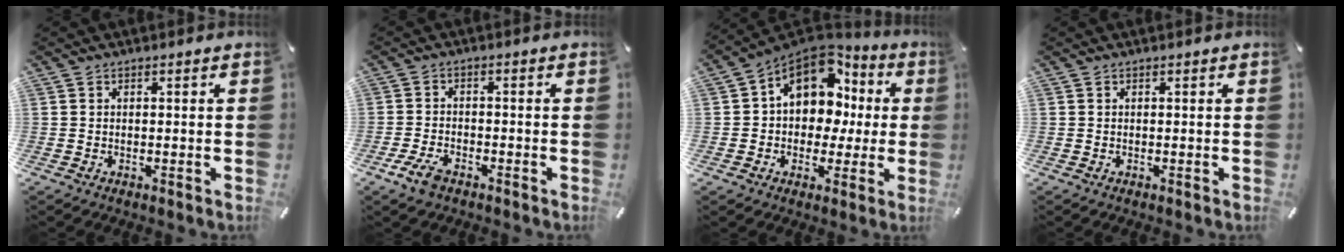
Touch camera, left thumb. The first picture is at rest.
{"total": 4.7, "force": [-3.0, 2.3, 2.8], "torque": [-0.069, 0.009, -0.060]}
{"total": 13.3, "force": [4.6, 10.3, 7.0], "torque": [-0.118, -0.025, 0.089]}
{"total": 0.0}